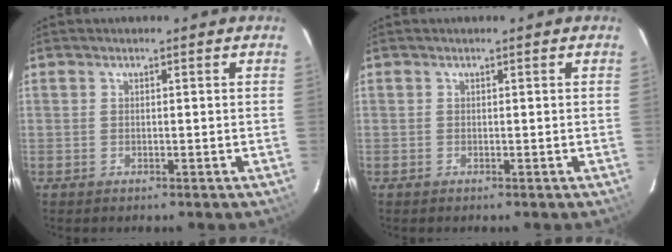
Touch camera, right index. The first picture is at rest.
{"total": 0.0}